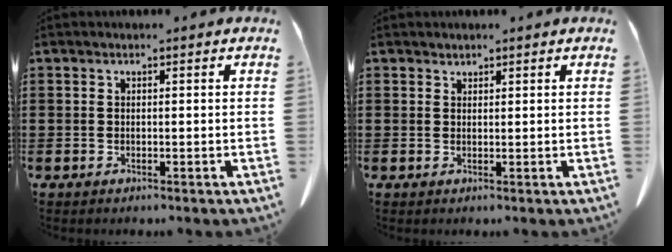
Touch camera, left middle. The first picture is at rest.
{"total": 0.9, "force": [0.9, 0.3, -0.1], "torque": [-0.002, -0.001, 0.018]}